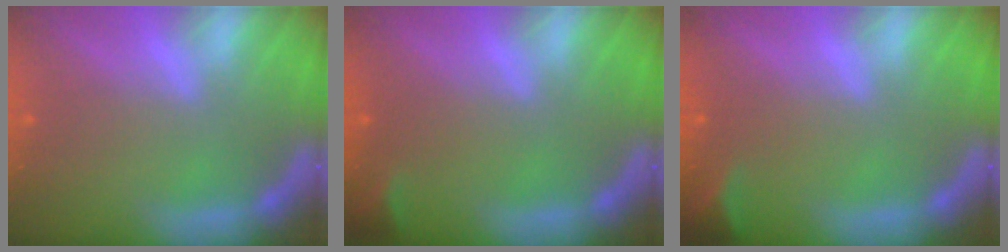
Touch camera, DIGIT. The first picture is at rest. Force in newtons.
{"total": 1.4}
{"total": 2.4}